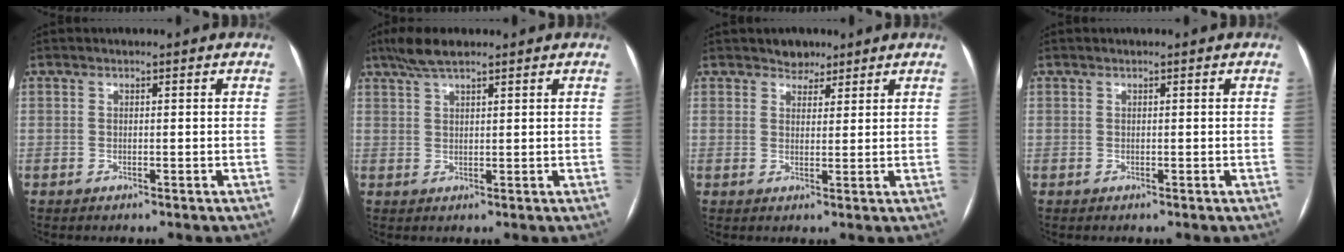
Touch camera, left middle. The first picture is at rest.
{"total": 4.7, "force": [3.5, 1.0, 3.0], "torque": [-0.064, 0.017, 0.067]}
{"total": 2.9, "force": [2.2, 1.7, 0.4], "torque": [-0.003, 0.002, 0.032]}
{"total": 0.0}